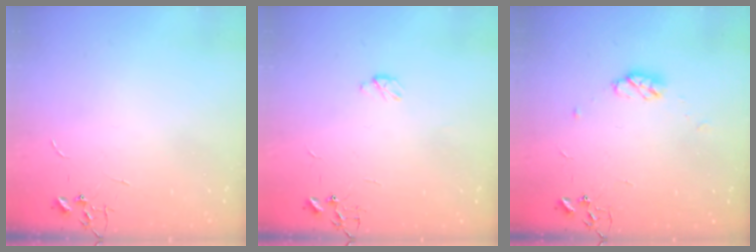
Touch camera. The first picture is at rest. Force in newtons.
{"total": 3.3, "press": 3.3, "slide": 0.5}
{"total": 6.5, "press": 6.4, "slide": 0.9}